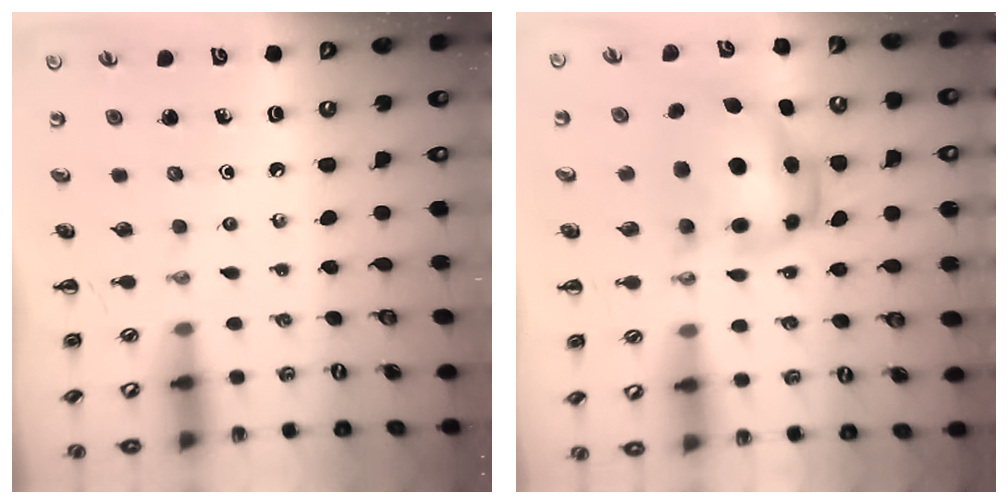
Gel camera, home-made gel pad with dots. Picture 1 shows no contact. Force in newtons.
{"total": 6.6, "press": 6.4, "slide": 1.5}